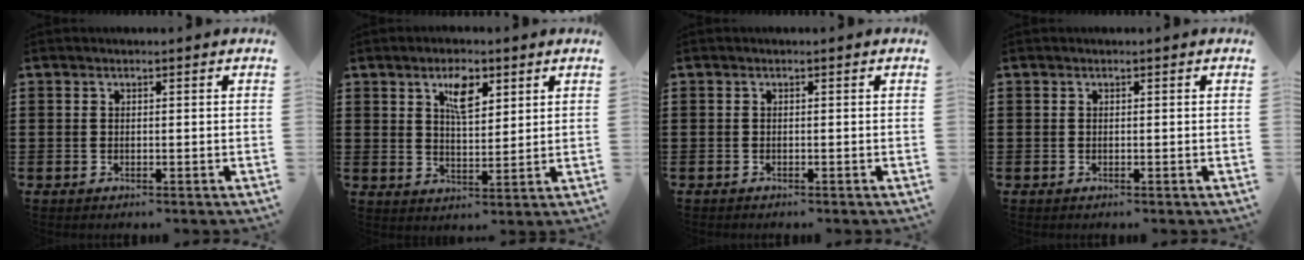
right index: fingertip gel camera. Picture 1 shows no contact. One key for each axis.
{"total": 5.5, "fx": 3.0, "fy": 2.2, "fz": 4.0, "tx": -0.072, "ty": 0.003, "tz": 0.049}
{"total": 0.5, "fx": -0.5, "fy": 0.0, "fz": -0.1, "tx": 0.002, "ty": -0.003, "tz": -0.011}
{"total": 0.0}